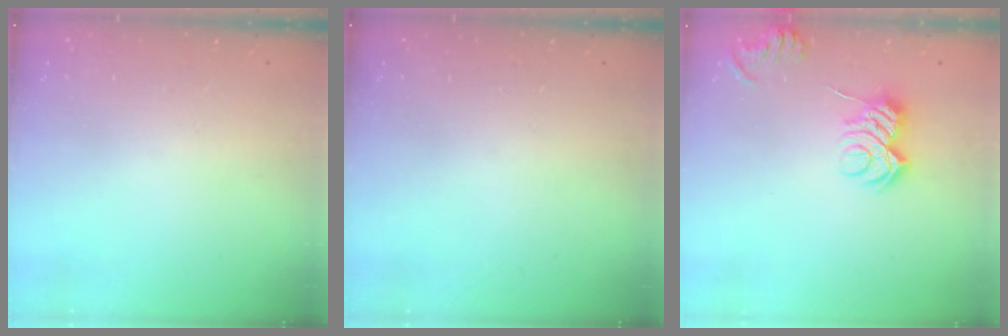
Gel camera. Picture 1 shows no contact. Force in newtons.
{"total": 0.0}
{"total": 8.3, "press": 8.2, "slide": 0.8}